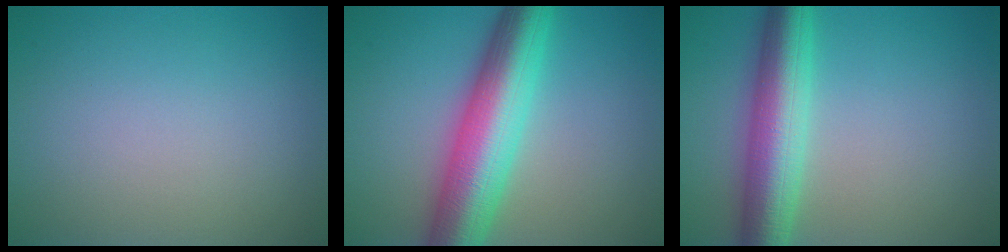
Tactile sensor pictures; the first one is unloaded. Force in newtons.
{"total": 9.7, "press": 9.7, "slide": 0.4}
{"total": 7.2, "press": 7.2, "slide": 0.0}